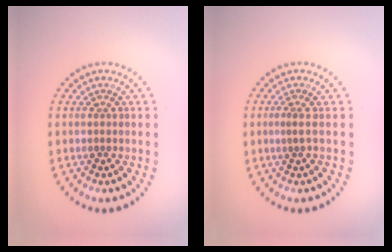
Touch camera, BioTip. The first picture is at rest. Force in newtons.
{"total": 0.6, "press": 0.1, "slide": 0.6}